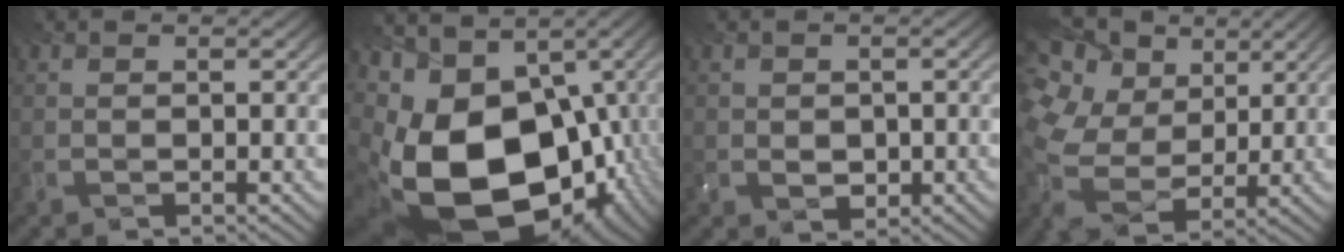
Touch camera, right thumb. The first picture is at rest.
{"total": 20.8, "force": [-7.6, 13.5, 13.9], "torque": [-0.321, -0.067, -0.084]}
{"total": 0.9, "force": [-0.7, 0.6, 0.2], "torque": [-0.032, -0.007, 0.016]}
{"total": 12.5, "force": [3.2, 9.1, 7.9], "torque": [-0.245, 0.026, 0.089]}